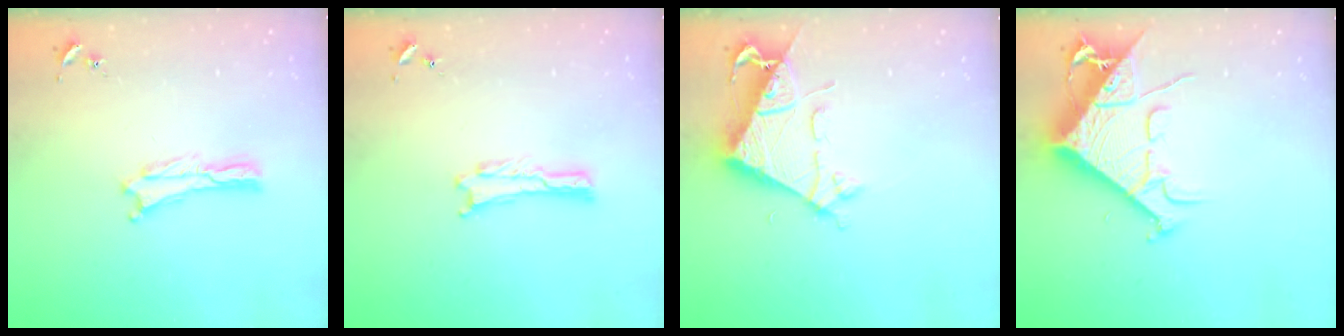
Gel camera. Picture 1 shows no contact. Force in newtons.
{"total": 0.0}
{"total": 6.8, "press": 6.7, "slide": 0.6}
{"total": 12.9, "press": 12.8, "slide": 1.4}